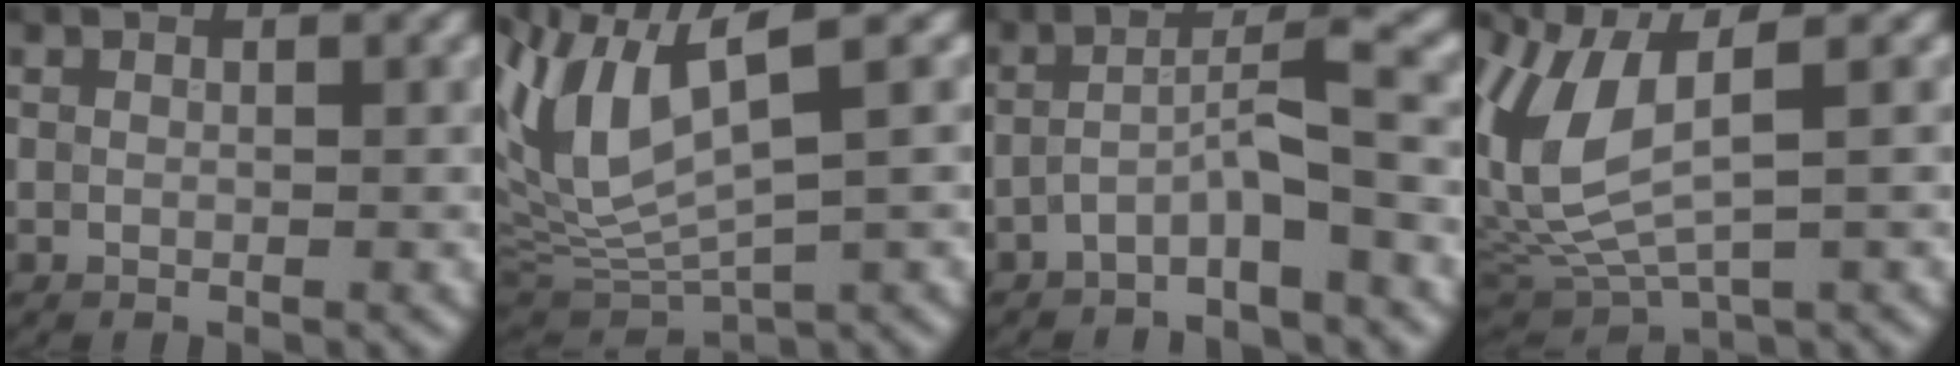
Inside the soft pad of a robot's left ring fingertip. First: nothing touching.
{"total": 9.0, "force": [3.7, 3.2, 7.6], "torque": [-0.176, 0.002, 0.074]}
{"total": 3.8, "force": [-1.8, 0.4, 3.3], "torque": [-0.058, 0.019, -0.041]}
{"total": 8.1, "force": [1.8, 3.3, 7.2], "torque": [-0.173, 0.001, 0.038]}